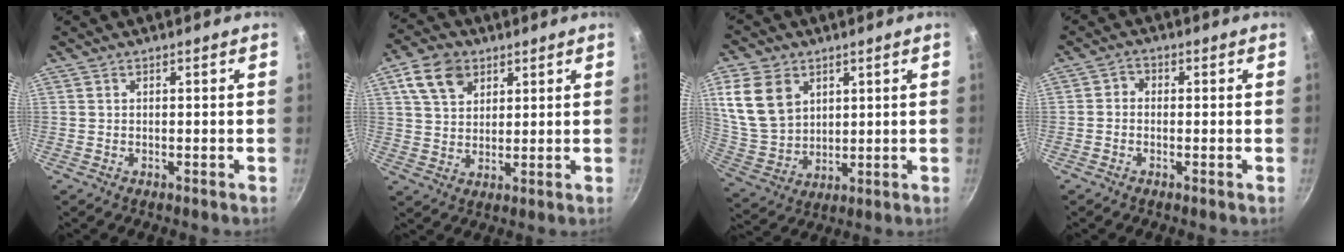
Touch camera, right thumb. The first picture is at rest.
{"total": 9.3, "force": [4.4, 6.4, 5.0], "torque": [-0.071, -0.001, 0.078]}
{"total": 13.6, "force": [5.1, 10.1, 7.6], "torque": [-0.128, -0.019, 0.115]}
{"total": 1.9, "force": [-0.6, 1.6, 1.0], "torque": [-0.016, 0.013, -0.018]}